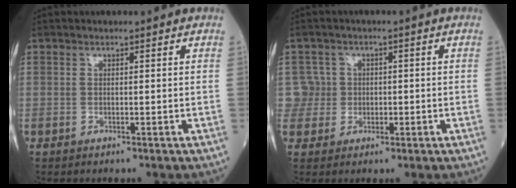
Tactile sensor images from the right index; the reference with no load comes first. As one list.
[{"total": 4.0, "force": [0.3, 4.0, -0.5], "torque": [0.026, 0.013, 0.005]}]